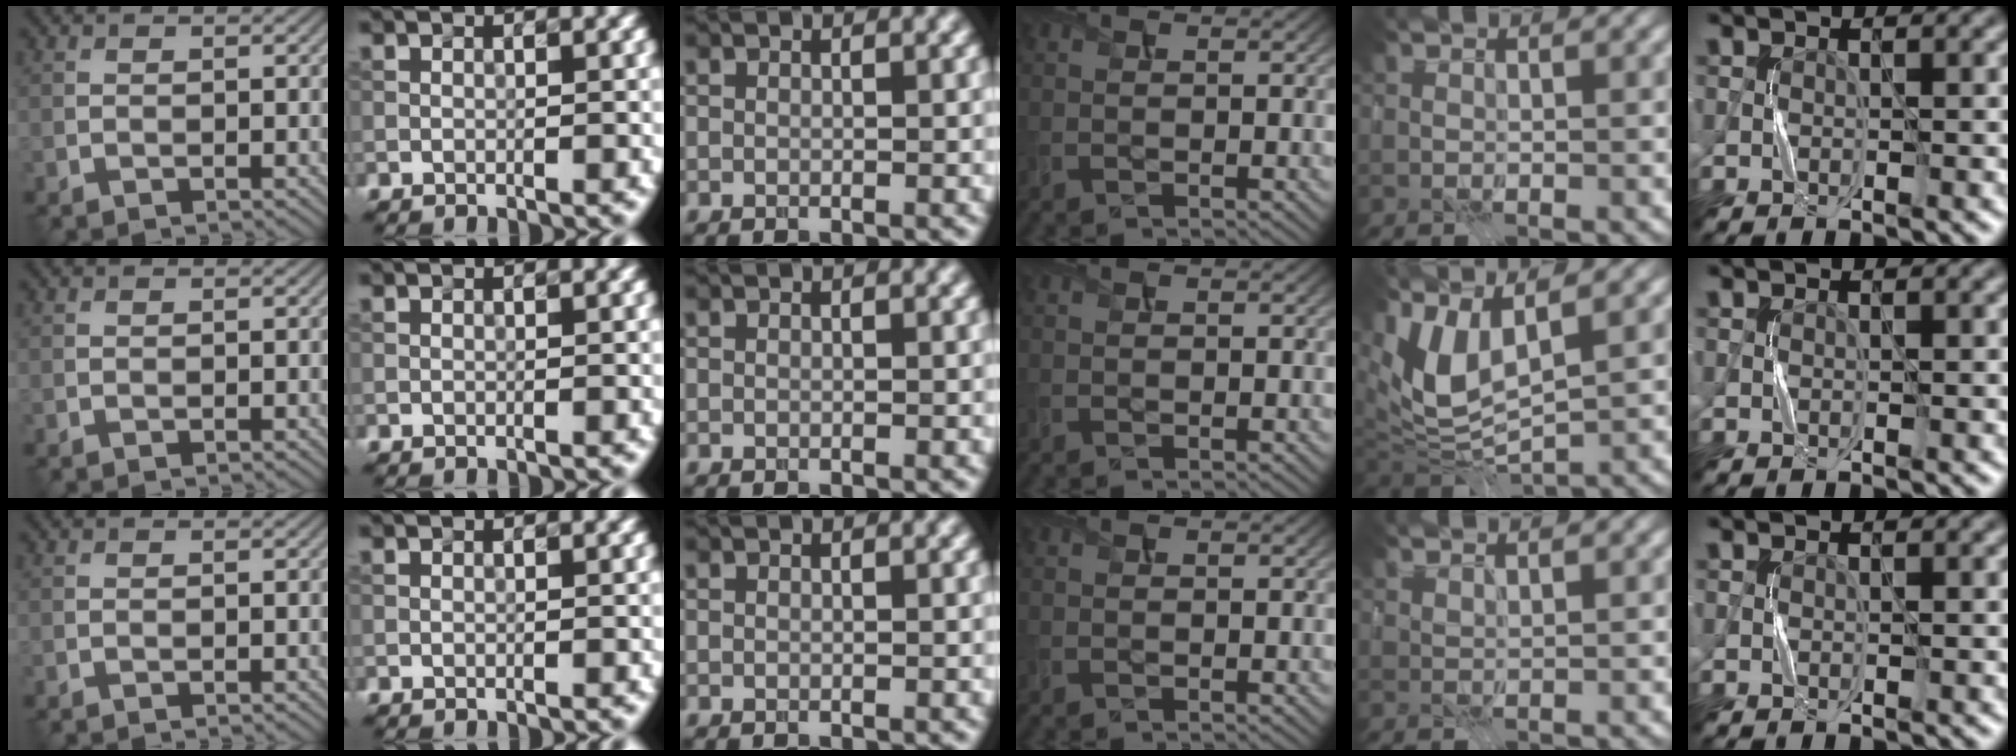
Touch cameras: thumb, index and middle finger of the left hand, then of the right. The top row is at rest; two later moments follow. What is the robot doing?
{"motion": "press", "object": "sticky note"}